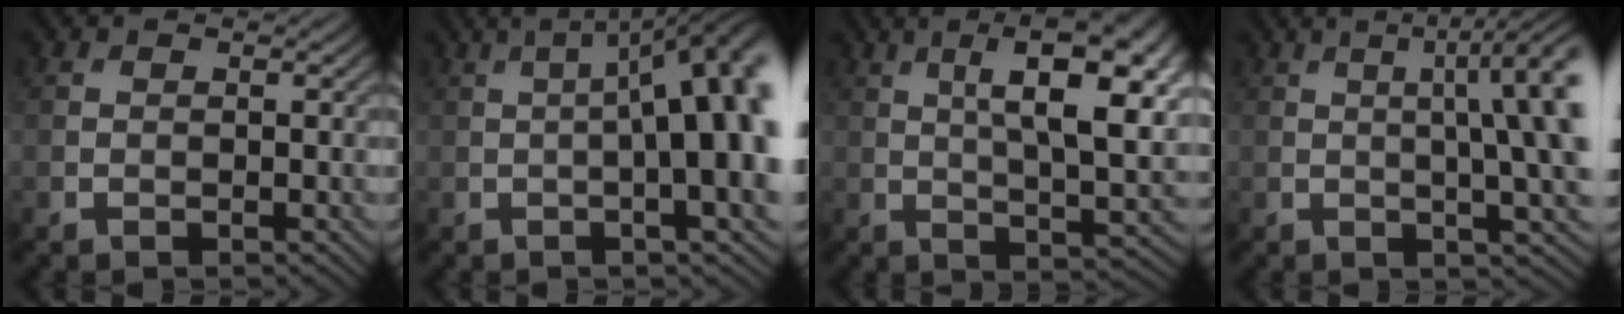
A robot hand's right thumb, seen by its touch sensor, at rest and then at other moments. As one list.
[{"total": 14.6, "force": [0.9, 4.3, 13.9], "torque": [-0.159, 0.022, 0.011]}, {"total": 13.2, "force": [4.2, 4.2, 11.8], "torque": [-0.176, 0.007, 0.069]}, {"total": 10.1, "force": [1.4, 2.3, 9.7], "torque": [-0.117, 0.018, 0.022]}]